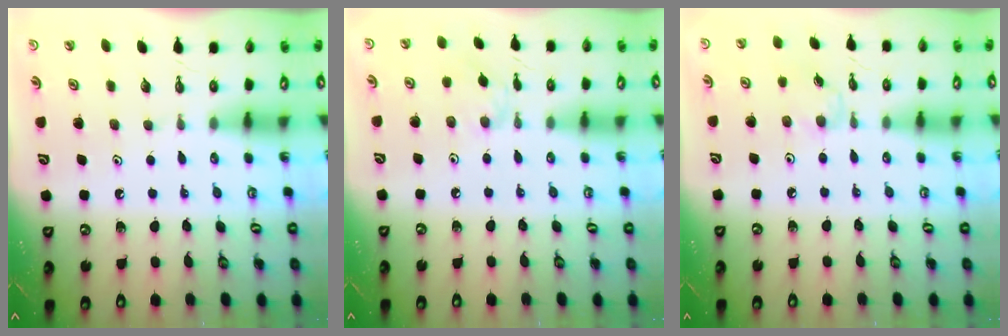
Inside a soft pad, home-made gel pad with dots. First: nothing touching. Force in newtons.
{"total": 3.0, "press": 3.0, "slide": 0.5}
{"total": 3.0, "press": 3.0, "slide": 0.4}